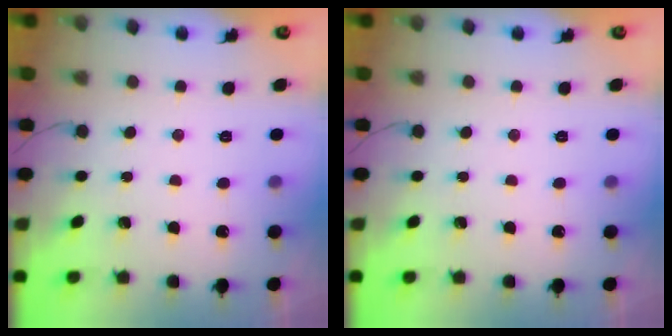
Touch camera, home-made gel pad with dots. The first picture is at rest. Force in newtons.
{"total": 0.0}